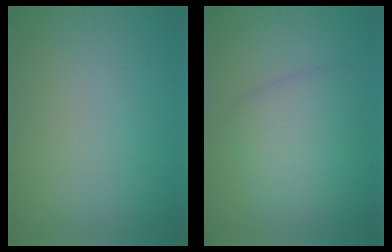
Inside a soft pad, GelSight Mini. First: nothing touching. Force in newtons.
{"total": 4.5, "press": 4.5, "slide": 0.3}